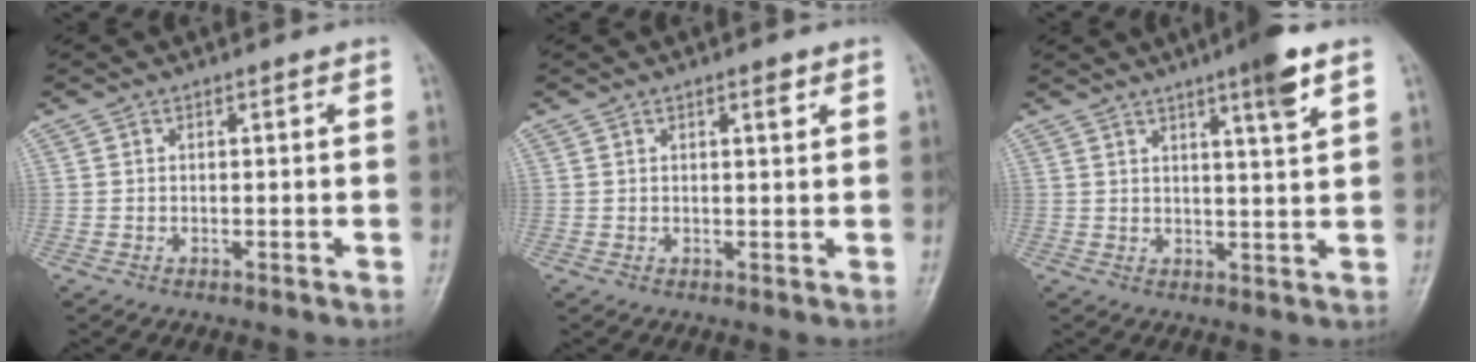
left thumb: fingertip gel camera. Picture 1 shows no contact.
{"total": 1.8, "force": [1.0, 0.5, 1.4], "torque": [-0.017, -0.004, 0.014]}
{"total": 6.9, "force": [4.0, 0.3, 5.6], "torque": [-0.084, -0.020, 0.061]}